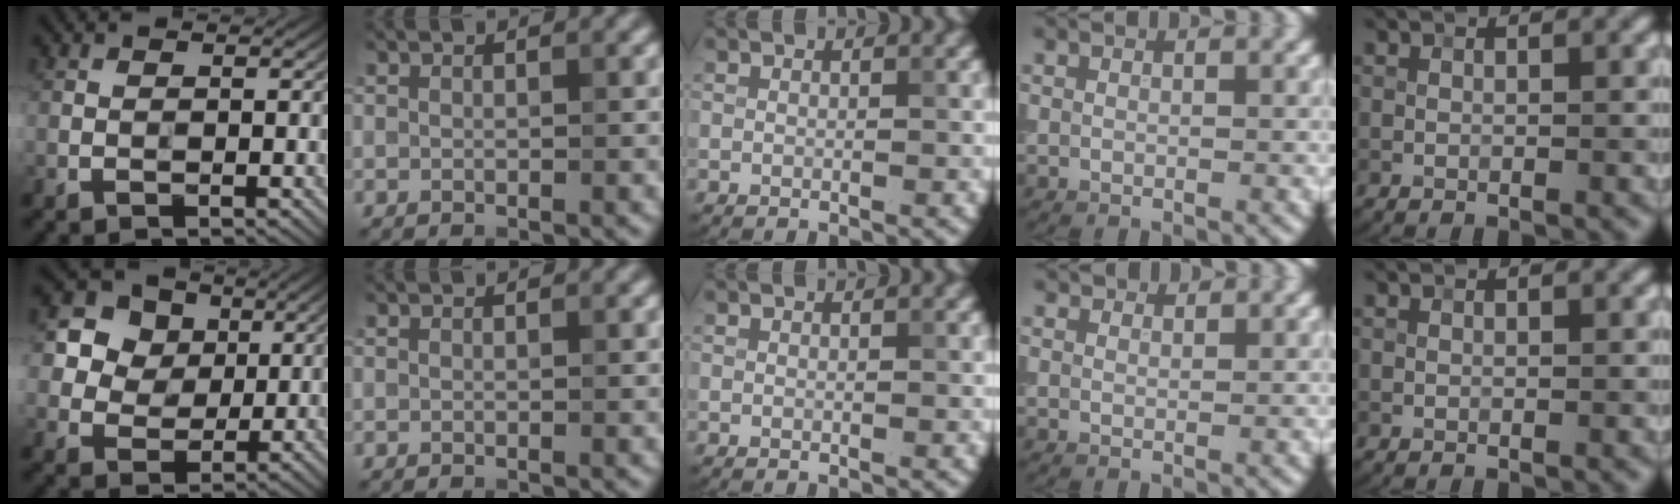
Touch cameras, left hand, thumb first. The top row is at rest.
{"thumb": {"total": 10.8, "force": [4.9, 8.6, 4.4], "torque": [-0.139, 0.014, 0.099]}, "ring": {"total": 2.6, "force": [2.3, 0.9, 0.7], "torque": [-0.018, -0.006, 0.038]}}